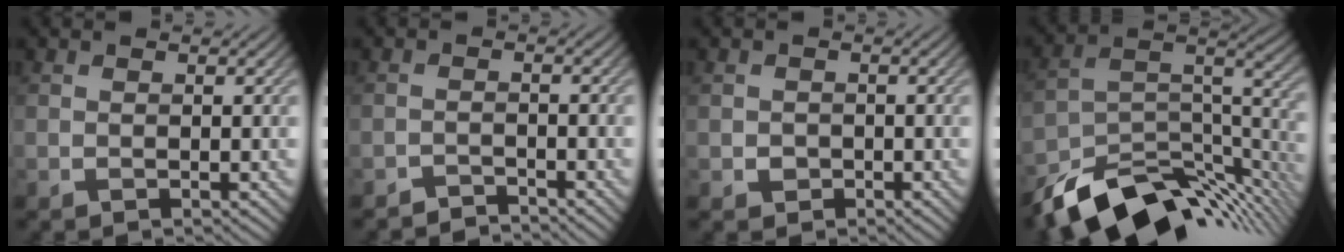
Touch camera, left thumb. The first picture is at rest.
{"total": 2.3, "force": [-2.2, 0.1, 0.2], "torque": [0.001, 0.001, -0.044]}
{"total": 1.5, "force": [-0.5, 1.3, 0.3], "torque": [-0.002, -0.005, -0.012]}
{"total": 14.1, "force": [-10.2, 5.9, 7.7], "torque": [-0.153, -0.024, -0.161]}